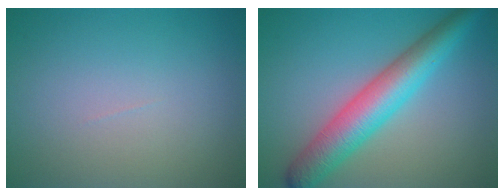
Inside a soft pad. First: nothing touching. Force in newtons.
{"total": 6.7, "press": 6.7, "slide": 0.2}